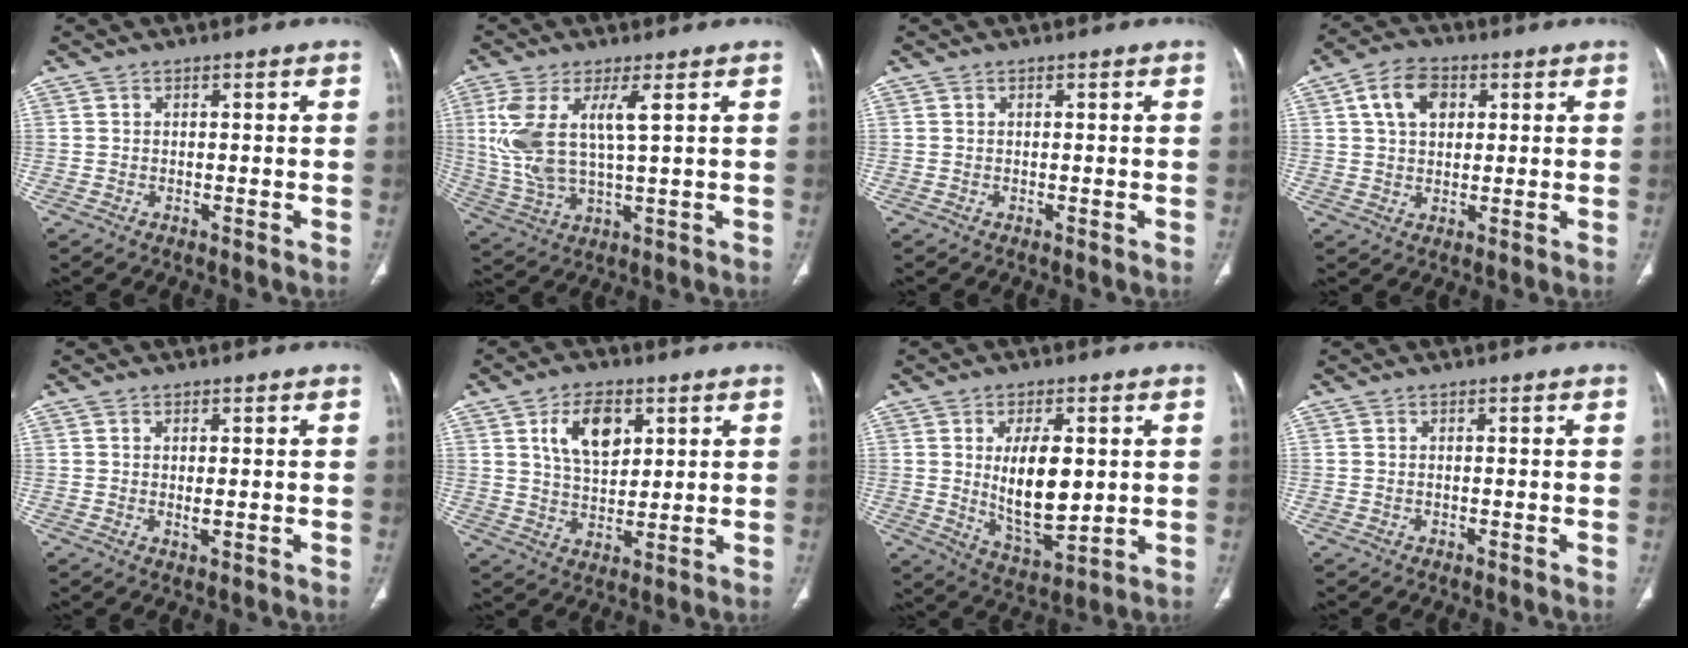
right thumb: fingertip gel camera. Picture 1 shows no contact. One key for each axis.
{"total": 11.9, "fx": 3.0, "fy": 4.0, "fz": 10.7, "tx": -0.251, "ty": -0.014, "tz": 0.067}
{"total": 0.0}
{"total": 8.4, "fx": 2.6, "fy": 5.8, "fz": 5.5, "tx": -0.079, "ty": 0.005, "tz": 0.042}
{"total": 1.4, "fx": 0.0, "fy": 0.4, "fz": 1.3, "tx": -0.026, "ty": -0.006, "tz": 0.004}
{"total": 9.8, "fx": 3.9, "fy": 5.8, "fz": 6.9, "tx": -0.095, "ty": -0.016, "tz": 0.072}
{"total": 12.7, "fx": 1.6, "fy": 6.0, "fz": 11.1, "tx": -0.164, "ty": -0.027, "tz": 0.039}
{"total": 0.0}